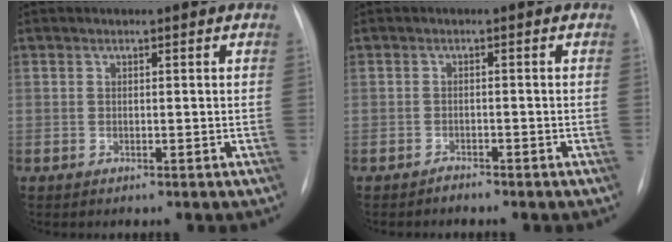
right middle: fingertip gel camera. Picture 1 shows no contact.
{"total": 1.0, "force": [-1.0, 0.2, 0.0], "torque": [-0.003, -0.002, -0.016]}